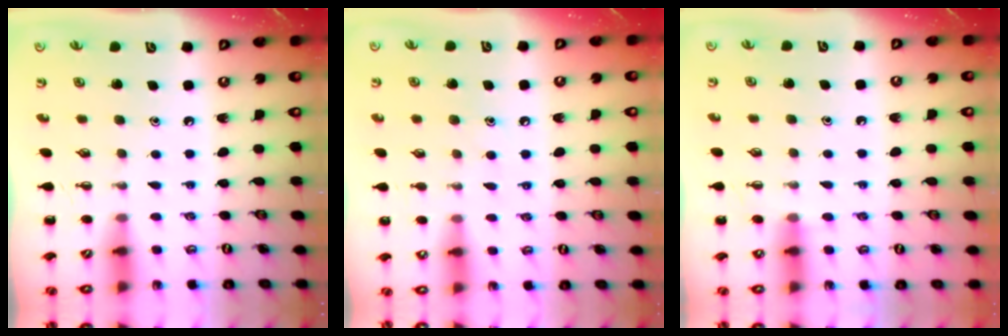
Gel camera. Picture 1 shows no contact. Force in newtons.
{"total": 6.6, "press": 6.4, "slide": 1.8}
{"total": 5.6, "press": 5.2, "slide": 2.2}